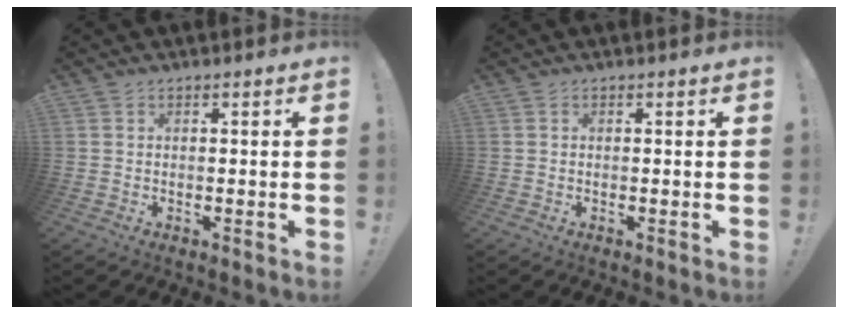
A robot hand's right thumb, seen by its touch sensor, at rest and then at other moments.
{"total": 0.0}